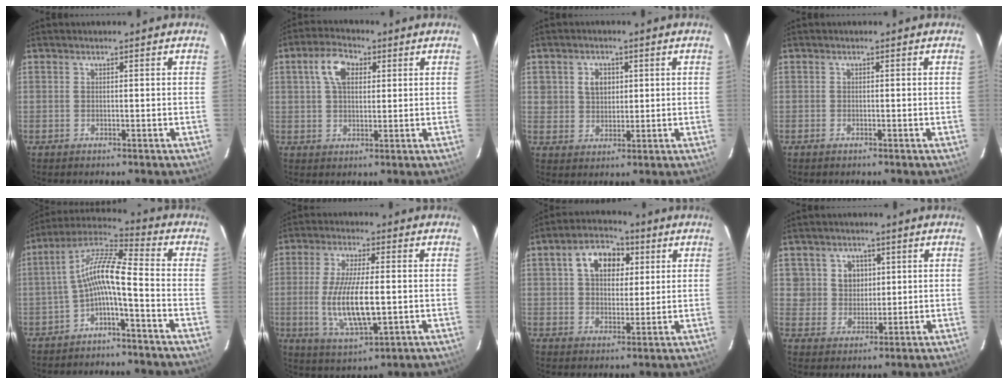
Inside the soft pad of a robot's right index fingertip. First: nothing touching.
{"total": 6.6, "force": [2.2, 4.0, 4.8], "torque": [-0.091, 0.022, 0.041]}
{"total": 4.8, "force": [1.5, 4.1, 2.1], "torque": [-0.035, 0.013, 0.032]}
{"total": 0.6, "force": [-0.5, 0.3, 0.2], "torque": [-0.005, -0.001, -0.010]}
{"total": 9.2, "force": [-3.0, 1.4, 8.6], "torque": [-0.191, 0.023, -0.060]}
{"total": 12.7, "force": [-1.5, 3.8, 12.1], "torque": [-0.238, -0.016, -0.021]}
{"total": 9.4, "force": [3.2, 6.4, 6.2], "torque": [-0.110, 0.030, 0.054]}
{"total": 6.4, "force": [2.0, 6.0, 1.2], "torque": [-0.024, 0.021, 0.043]}